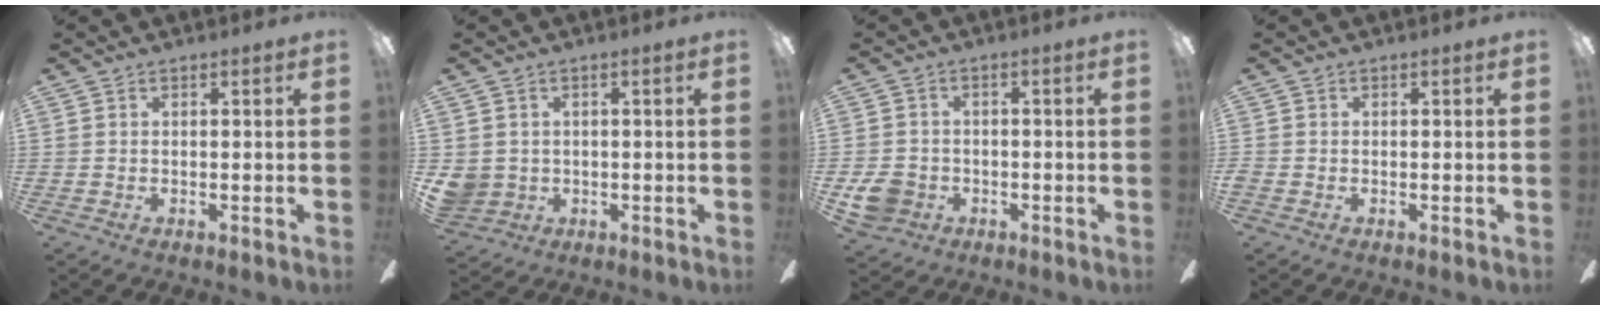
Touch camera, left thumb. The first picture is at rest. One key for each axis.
{"total": 5.1, "fx": 0.3, "fy": 5.0, "fz": 0.9, "tx": -0.033, "ty": 0.005, "tz": 0.008}
{"total": 7.6, "fx": -2.8, "fy": 6.6, "fz": 2.5, "tx": -0.052, "ty": 0.021, "tz": -0.052}
{"total": 1.1, "fx": -0.3, "fy": 1.0, "fz": 0.2, "tx": -0.002, "ty": 0.005, "tz": -0.007}